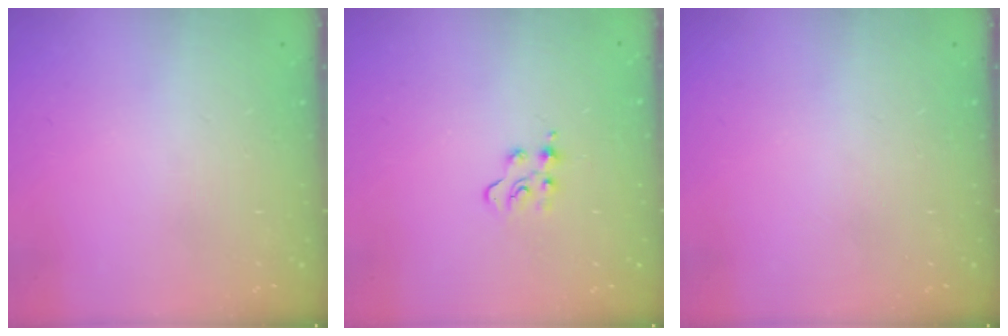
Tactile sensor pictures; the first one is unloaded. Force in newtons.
{"total": 6.7, "press": 6.7, "slide": 0.5}
{"total": 0.0}